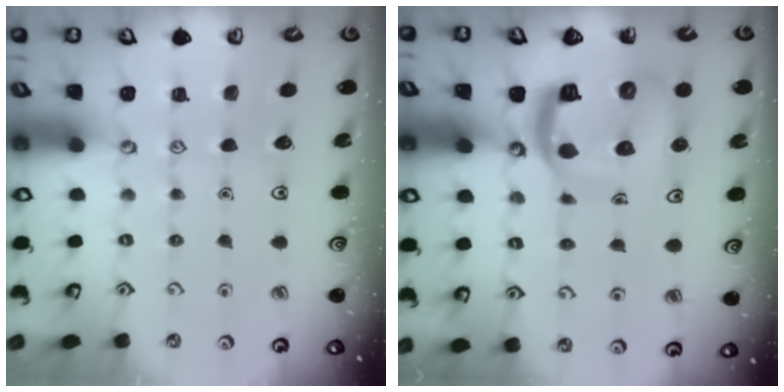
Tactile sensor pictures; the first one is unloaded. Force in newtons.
{"total": 13.1, "press": 13.0, "slide": 1.3}